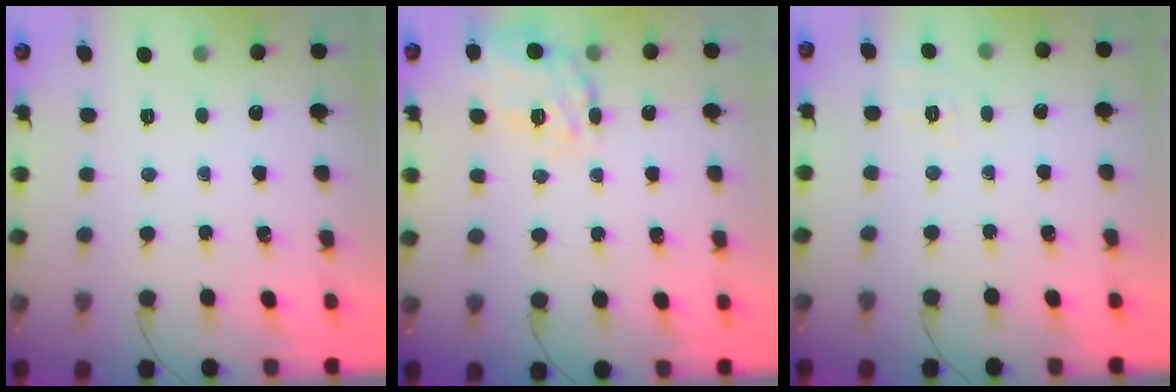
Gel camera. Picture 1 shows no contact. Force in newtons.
{"total": 18.7, "press": 18.5, "slide": 2.6}
{"total": 1.9, "press": 0.4, "slide": 1.9}